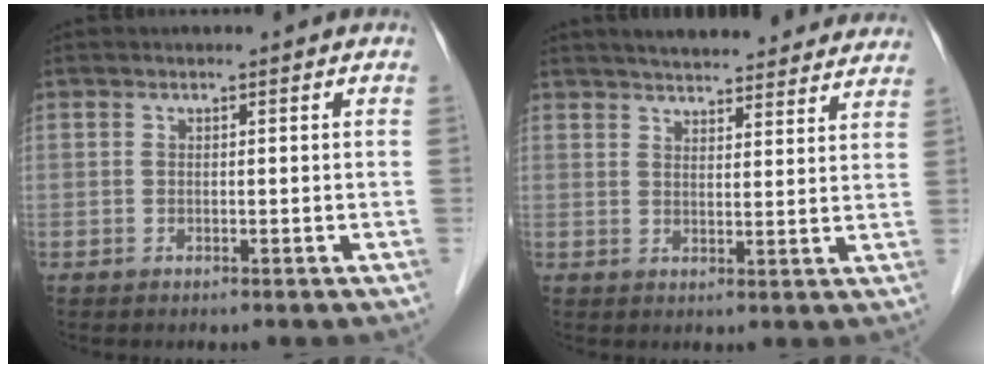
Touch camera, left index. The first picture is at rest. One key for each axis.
{"total": 21.3, "fx": 19.3, "fy": 4.0, "fz": 8.2, "tx": -0.113, "ty": 0.021, "tz": 0.242}